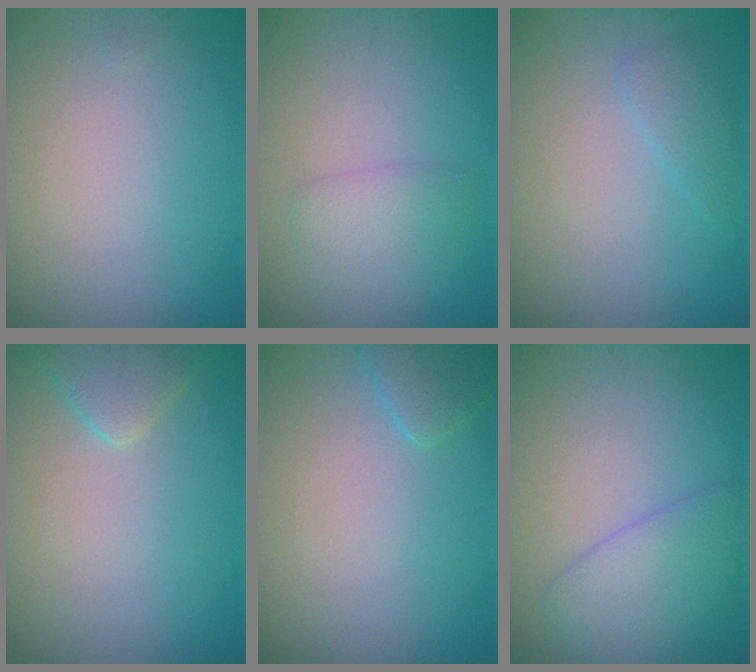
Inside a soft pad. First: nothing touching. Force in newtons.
{"total": 2.3, "press": 2.3, "slide": 0.1}
{"total": 1.4, "press": 1.4, "slide": 0.1}
{"total": 2.5, "press": 2.5, "slide": 0.2}
{"total": 1.7, "press": 1.7, "slide": 0.1}
{"total": 3.8, "press": 3.8, "slide": 0.2}